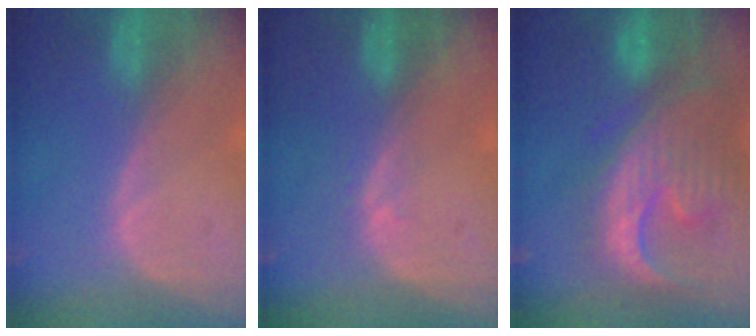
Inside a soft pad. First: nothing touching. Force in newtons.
{"total": 1.0, "press": 0.7, "slide": 0.7}
{"total": 13.4, "press": 11.4, "slide": 7.0}